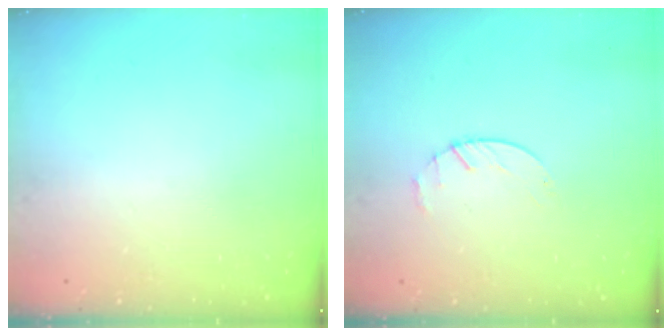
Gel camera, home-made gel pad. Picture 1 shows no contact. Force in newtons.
{"total": 2.2, "press": 2.2, "slide": 0.3}